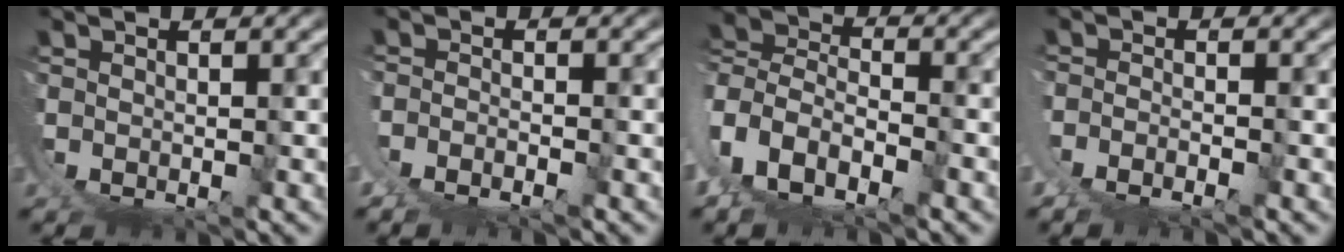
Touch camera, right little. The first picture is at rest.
{"total": 2.7, "force": [-0.6, 2.1, 1.7], "torque": [-0.032, -0.006, -0.010]}
{"total": 11.3, "force": [2.3, 9.7, 5.2], "torque": [-0.160, -0.027, 0.024]}
{"total": 3.0, "force": [-0.6, 2.2, 2.0], "torque": [-0.041, -0.010, -0.008]}